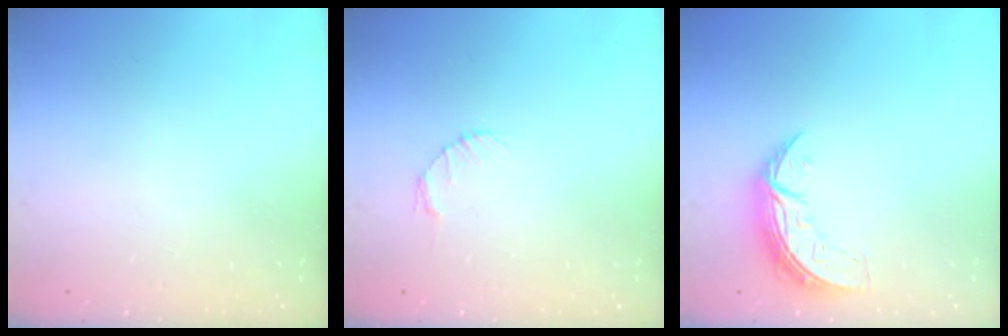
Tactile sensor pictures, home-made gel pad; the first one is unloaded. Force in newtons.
{"total": 2.7, "press": 2.7, "slide": 0.4}
{"total": 7.1, "press": 7.0, "slide": 0.4}